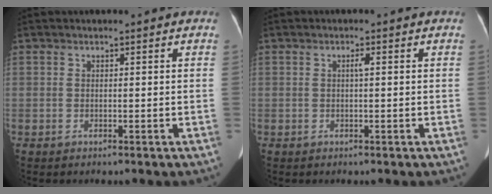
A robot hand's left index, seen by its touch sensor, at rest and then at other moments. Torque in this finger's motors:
{"motor_torque": [0.30, 0.06, 0.15, 0.03]}